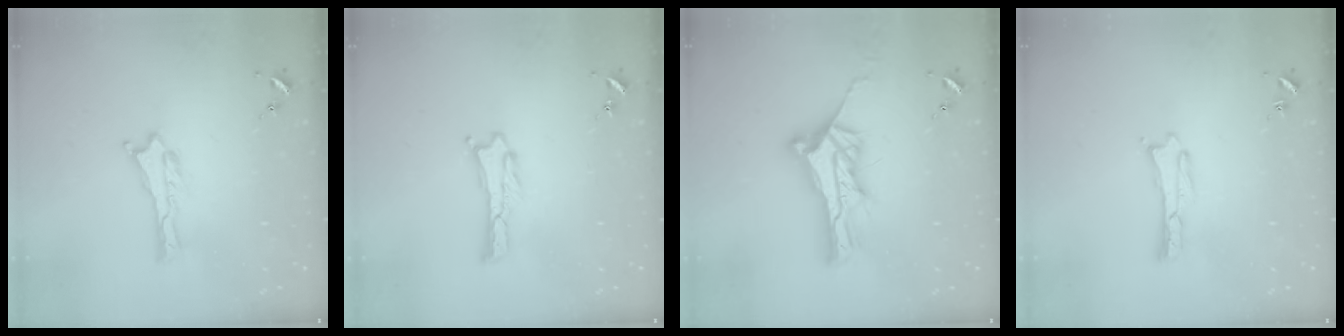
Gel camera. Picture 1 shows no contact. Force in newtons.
{"total": 0.0}
{"total": 7.4, "press": 7.4, "slide": 0.6}
{"total": 0.0}